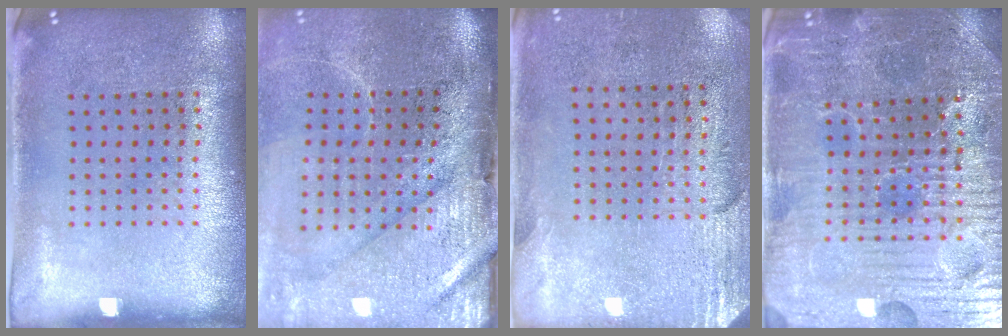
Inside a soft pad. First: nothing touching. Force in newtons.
{"total": 4.2, "press": 3.6, "slide": 2.3}
{"total": 2.8, "press": 2.5, "slide": 1.4}
{"total": 4.6, "press": 4.6, "slide": 0.8}